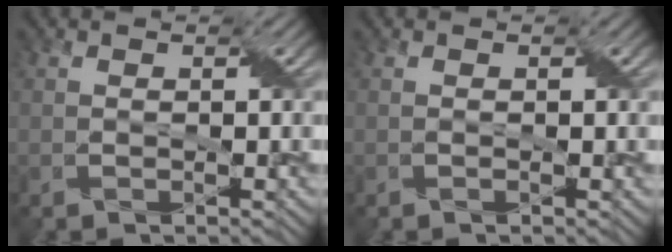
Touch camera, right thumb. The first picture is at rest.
{"total": 0.6, "force": [0.0, -0.5, 0.2], "torque": [0.000, -0.002, 0.004]}